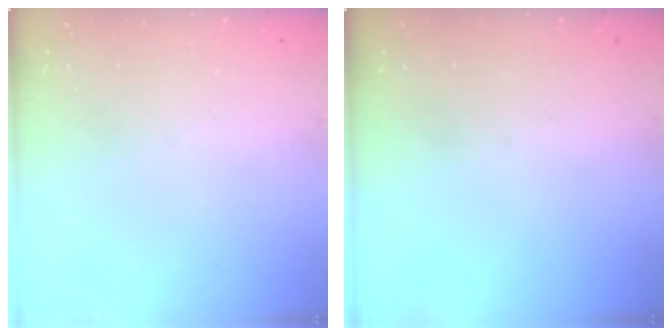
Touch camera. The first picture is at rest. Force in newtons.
{"total": 0.0}